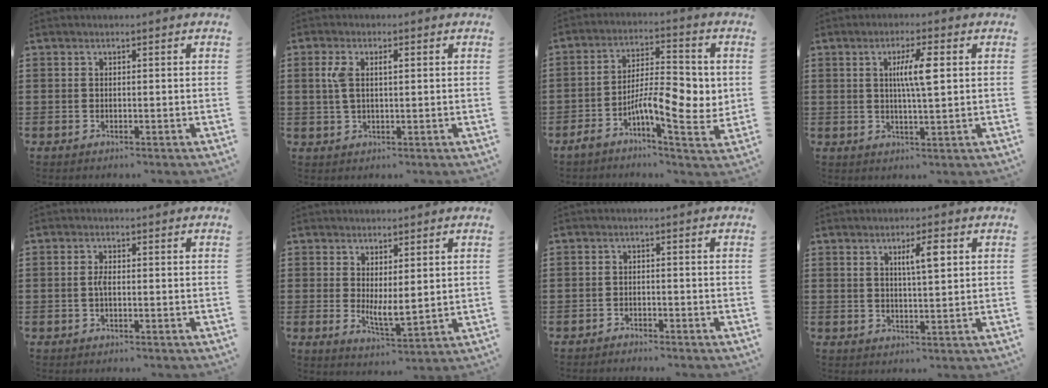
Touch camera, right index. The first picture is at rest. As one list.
[{"total": 3.6, "force": [0.8, 1.7, 3.1], "torque": [-0.074, 0.007, 0.008]}, {"total": 9.7, "force": [-1.6, 3.6, 8.9], "torque": [-0.146, -0.006, -0.032]}, {"total": 5.4, "force": [1.1, 0.7, 5.2], "torque": [-0.102, 0.005, 0.013]}, {"total": 1.7, "force": [-0.3, 0.5, 1.6], "torque": [-0.030, 0.001, -0.006]}, {"total": 3.7, "force": [1.0, 1.2, 3.3], "torque": [-0.065, -0.003, 0.021]}, {"total": 1.4, "force": [-1.4, 0.3, -0.1], "torque": [-0.004, 0.003, -0.031]}, {"total": 4.3, "force": [1.6, 0.8, 3.9], "torque": [-0.063, 0.000, 0.020]}]